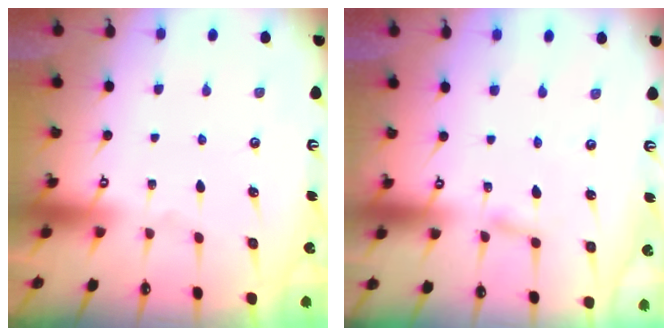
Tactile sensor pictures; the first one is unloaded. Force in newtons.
{"total": 1.8, "press": 1.8, "slide": 0.2}